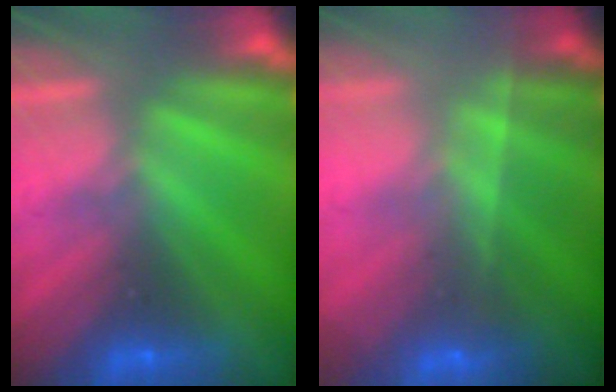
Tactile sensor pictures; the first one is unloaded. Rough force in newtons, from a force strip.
{"total": 8.4}